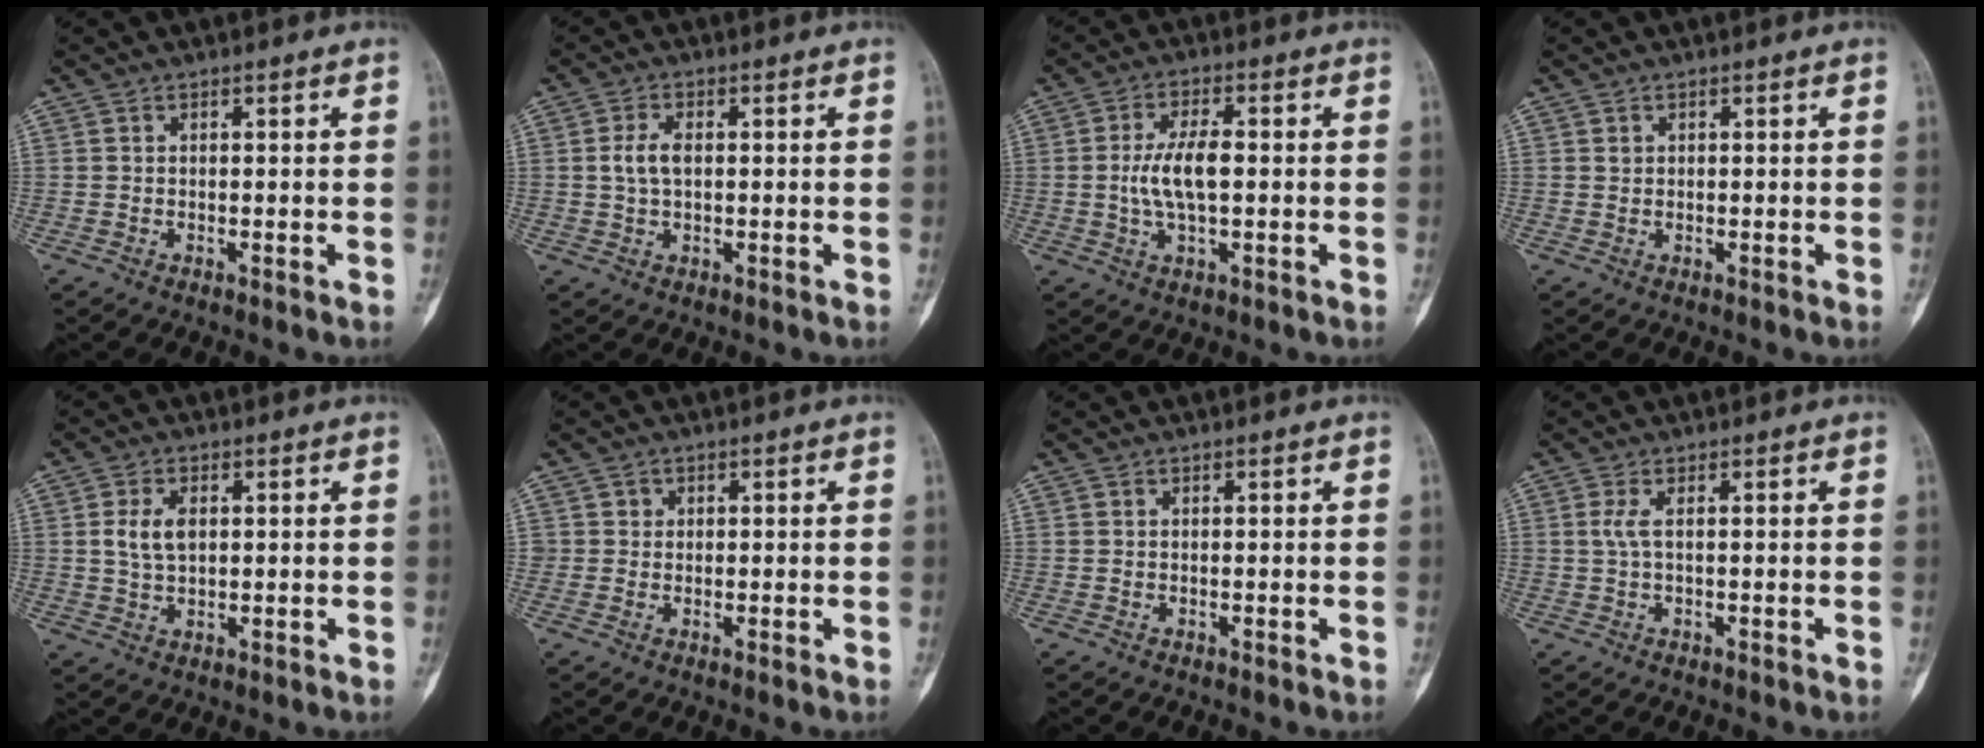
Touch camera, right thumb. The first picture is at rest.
{"total": 4.0, "force": [0.4, 2.3, 3.3], "torque": [-0.072, 0.004, 0.006]}
{"total": 7.5, "force": [-0.1, 3.0, 6.9], "torque": [-0.138, 0.007, -0.006]}
{"total": 1.2, "force": [0.6, 1.0, 0.4], "torque": [0.001, -0.002, 0.011]}
{"total": 5.1, "force": [1.0, 3.1, 4.0], "torque": [-0.076, -0.001, 0.019]}
{"total": 1.4, "force": [0.3, 1.3, 0.1], "torque": [0.012, 0.002, 0.002]}
{"total": 0.0}
{"total": 1.9, "force": [0.3, 0.3, 1.9], "torque": [-0.059, 0.006, 0.010]}